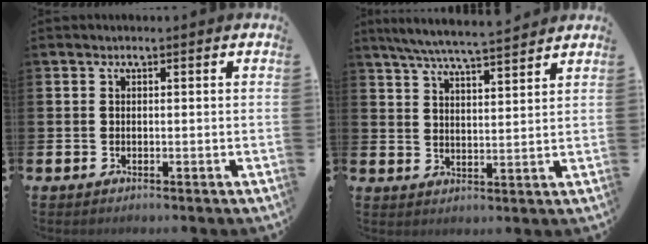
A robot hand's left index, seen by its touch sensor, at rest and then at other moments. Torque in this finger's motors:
{"motor_torque": [1.05, -1.09, 0.42, 0.18]}